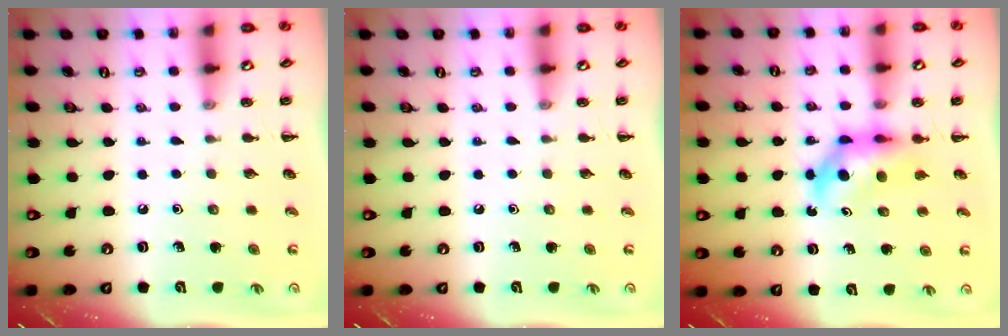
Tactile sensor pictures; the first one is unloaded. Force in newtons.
{"total": 0.0}
{"total": 5.7, "press": 5.5, "slide": 1.4}